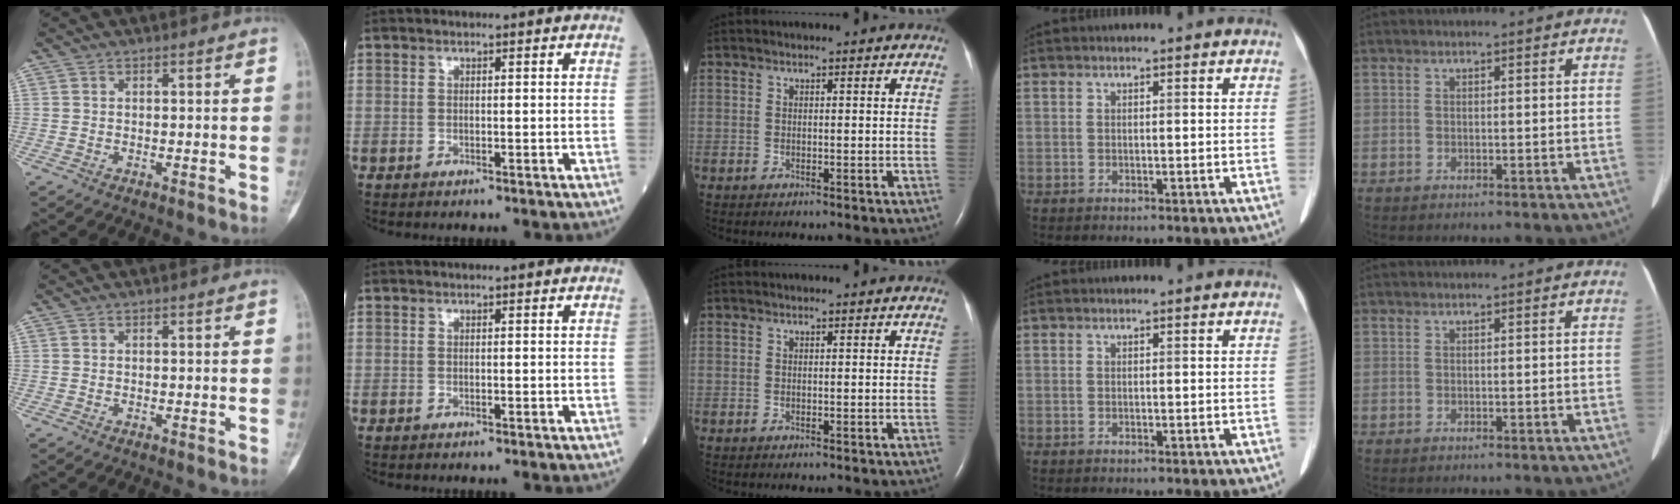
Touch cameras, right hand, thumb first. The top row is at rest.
{}